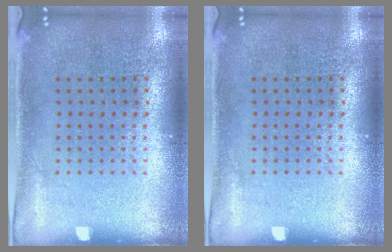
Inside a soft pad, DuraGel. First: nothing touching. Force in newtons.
{"total": 0.0}